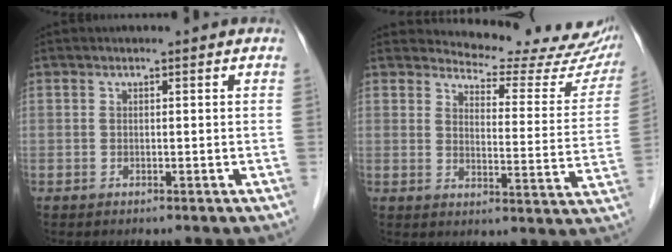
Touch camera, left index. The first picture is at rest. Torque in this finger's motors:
{"motor_torque": [0.21, -0.43, -0.04, -0.06]}